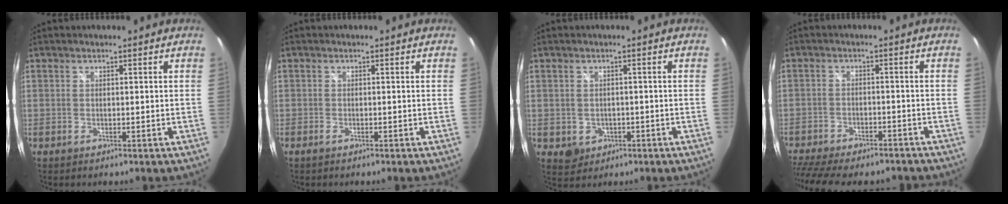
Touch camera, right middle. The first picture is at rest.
{"total": 0.9, "force": [-0.7, 0.1, 0.5], "torque": [-0.011, -0.003, -0.016]}
{"total": 3.6, "force": [-1.0, 3.2, 1.3], "torque": [-0.031, -0.001, -0.005]}
{"total": 16.4, "force": [-13.7, 5.0, 7.5], "torque": [-0.170, -0.027, -0.205]}